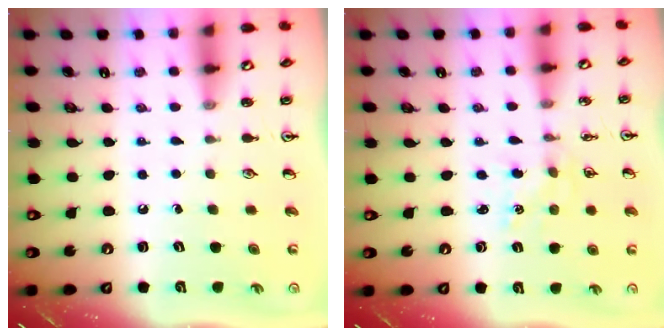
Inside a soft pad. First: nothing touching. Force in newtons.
{"total": 1.8, "press": 1.8, "slide": 0.2}